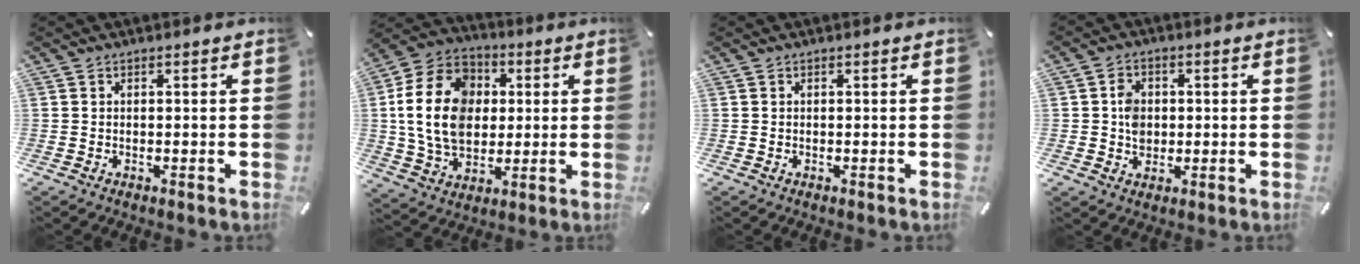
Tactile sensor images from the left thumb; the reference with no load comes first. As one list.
[{"total": 19.0, "force": [1.3, 14.8, 11.8], "torque": [-0.257, 0.011, 0.020]}, {"total": 0.0}, {"total": 5.1, "force": [0.0, 4.4, 2.6], "torque": [-0.035, 0.005, -0.002]}]